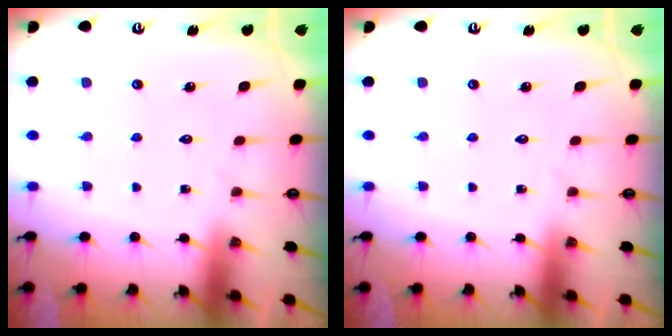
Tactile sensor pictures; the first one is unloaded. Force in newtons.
{"total": 0.0}